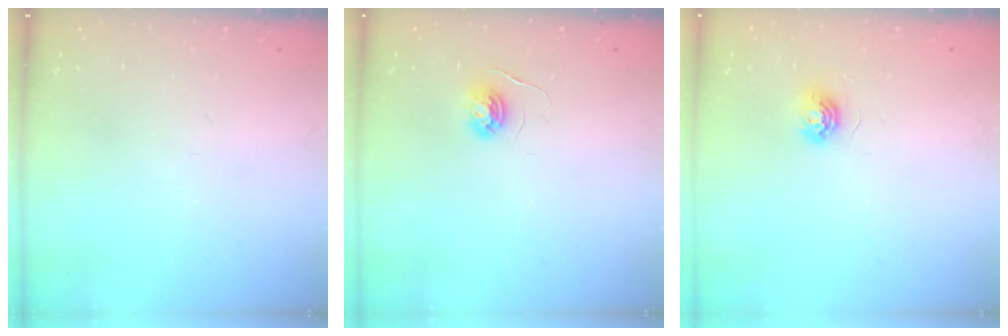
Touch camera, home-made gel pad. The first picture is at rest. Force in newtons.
{"total": 4.0, "press": 4.0, "slide": 0.5}
{"total": 5.1, "press": 5.1, "slide": 0.5}